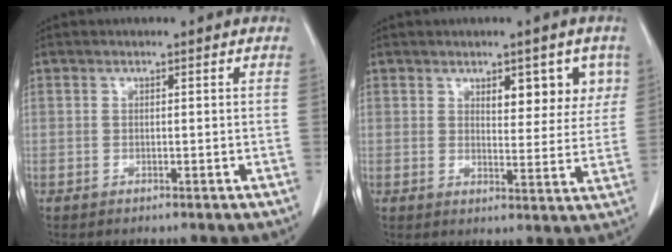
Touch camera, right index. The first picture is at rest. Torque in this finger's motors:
{"motor_torque": [0.50, 0.47, 0.11, 0.03]}